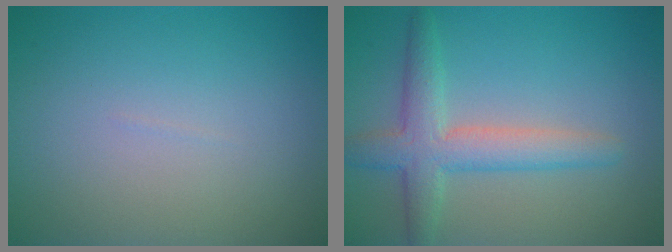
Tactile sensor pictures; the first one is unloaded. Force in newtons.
{"total": 4.3, "press": 4.3, "slide": 0.3}